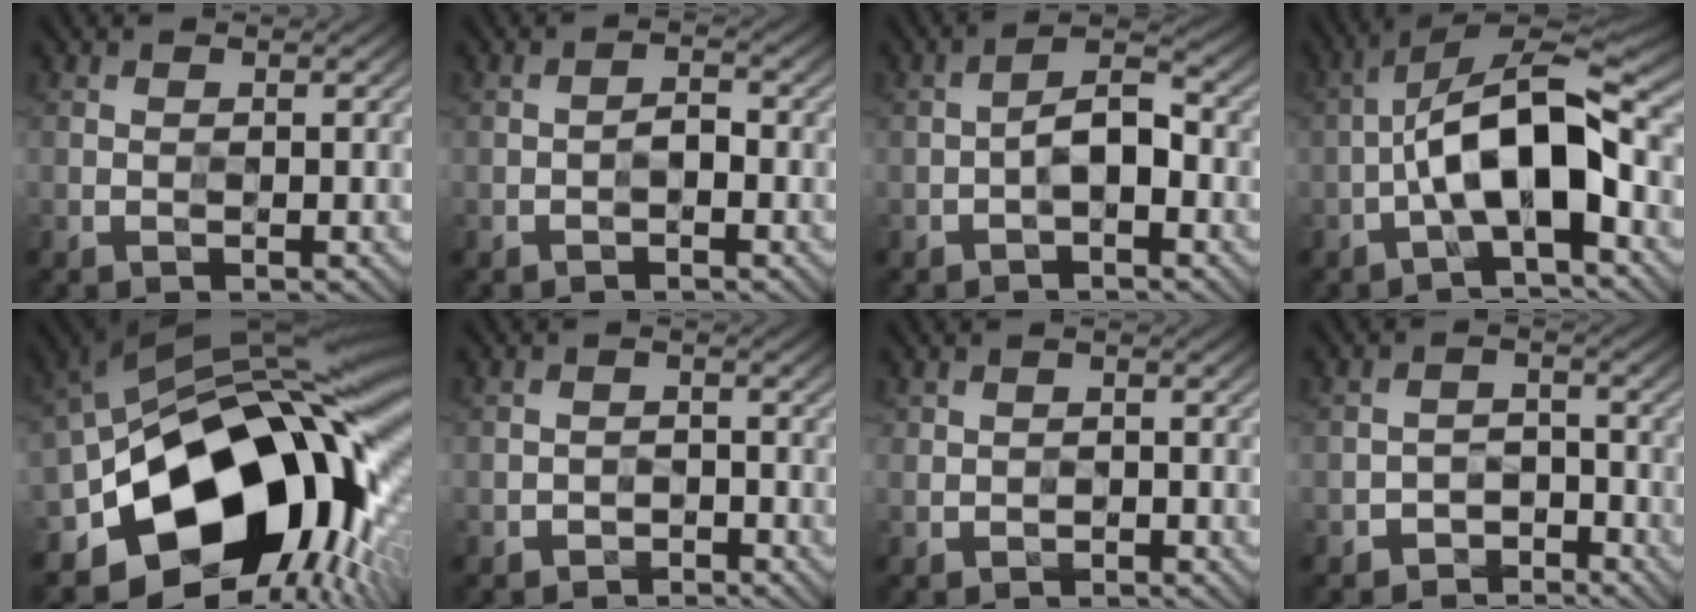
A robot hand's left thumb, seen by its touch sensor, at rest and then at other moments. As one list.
[{"total": 1.5, "force": [-0.7, 0.8, 1.0], "torque": [-0.013, 0.008, -0.014]}, {"total": 4.3, "force": [-1.2, 1.9, 3.6], "torque": [-0.056, 0.018, -0.026]}, {"total": 11.1, "force": [-2.3, 3.8, 10.2], "torque": [-0.180, 0.025, -0.046]}, {"total": 20.1, "force": [-5.9, 13.1, 14.1], "torque": [-0.241, -0.031, -0.090]}, {"total": 1.9, "force": [-1.5, 1.1, -0.4], "torque": [0.017, 0.005, -0.033]}, {"total": 0.9, "force": [-0.6, 0.6, -0.3], "torque": [0.011, 0.001, -0.013]}, {"total": 3.2, "force": [-2.6, 1.9, 0.1], "torque": [0.011, 0.010, -0.052]}]